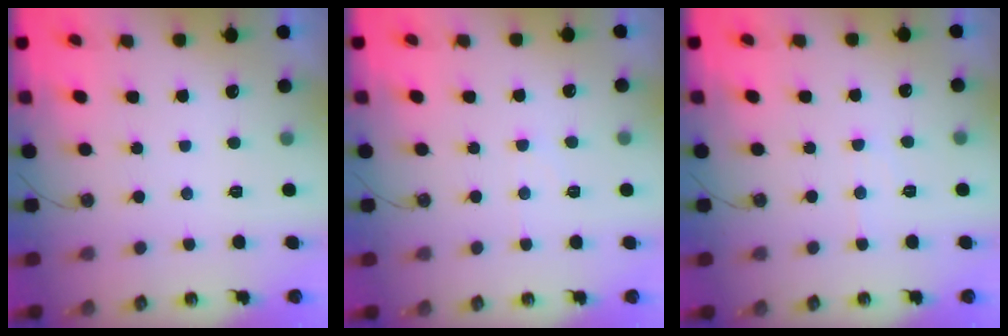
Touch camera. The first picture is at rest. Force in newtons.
{"total": 2.7, "press": 2.7, "slide": 0.3}
{"total": 5.5, "press": 5.5, "slide": 0.8}